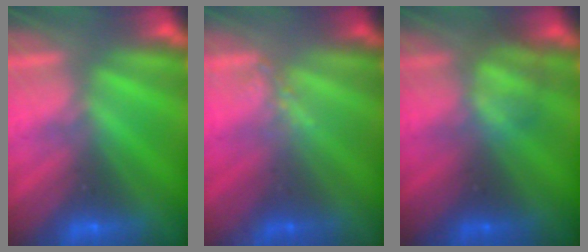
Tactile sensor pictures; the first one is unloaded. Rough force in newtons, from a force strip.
{"total": 1.3}
{"total": 2.4}